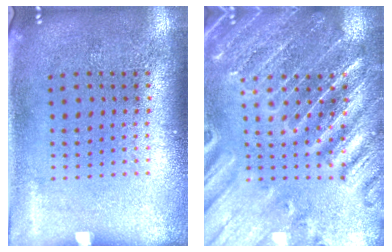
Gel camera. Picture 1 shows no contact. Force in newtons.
{"total": 3.5, "press": 3.4, "slide": 0.9}